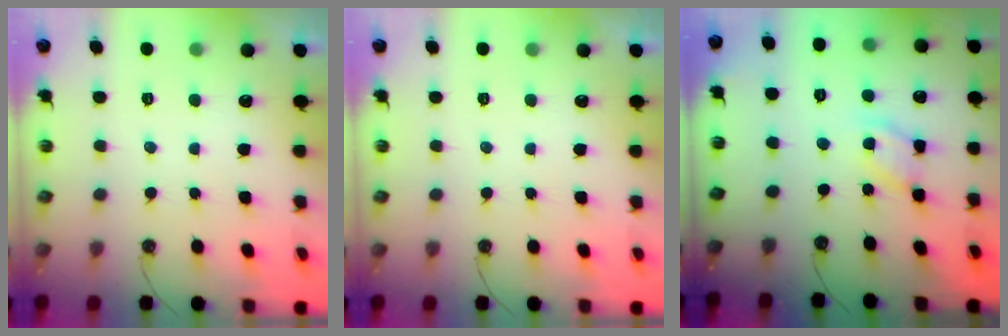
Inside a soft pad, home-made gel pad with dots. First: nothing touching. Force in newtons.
{"total": 0.0}
{"total": 8.5, "press": 8.5, "slide": 0.4}